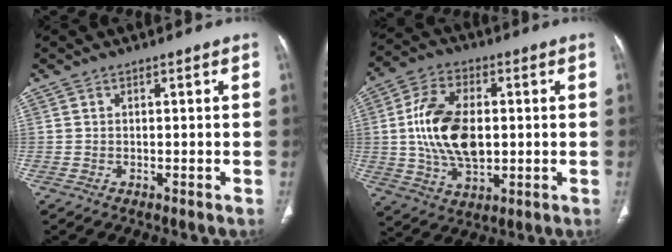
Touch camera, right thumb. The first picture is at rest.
{"total": 15.4, "force": [0.7, 9.1, 12.4], "torque": [-0.226, 0.004, 0.016]}